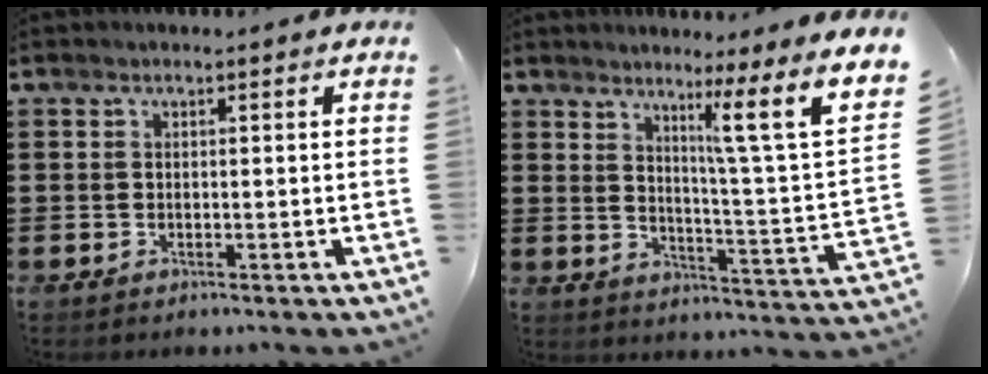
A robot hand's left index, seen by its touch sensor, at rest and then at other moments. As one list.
[{"total": 8.4, "force": [5.3, -1.3, 6.4], "torque": [-0.107, -0.057, 0.071]}]